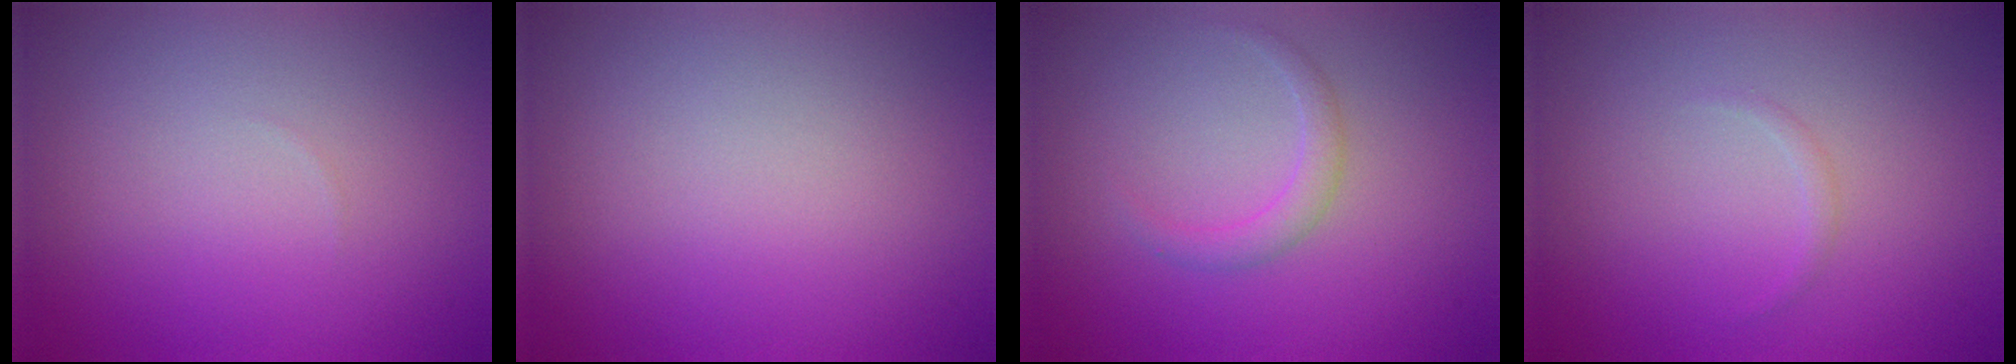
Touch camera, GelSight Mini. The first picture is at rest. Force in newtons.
{"total": 0.0}
{"total": 1.4, "press": 1.4, "slide": 0.0}
{"total": 0.5, "press": 0.5, "slide": 0.0}